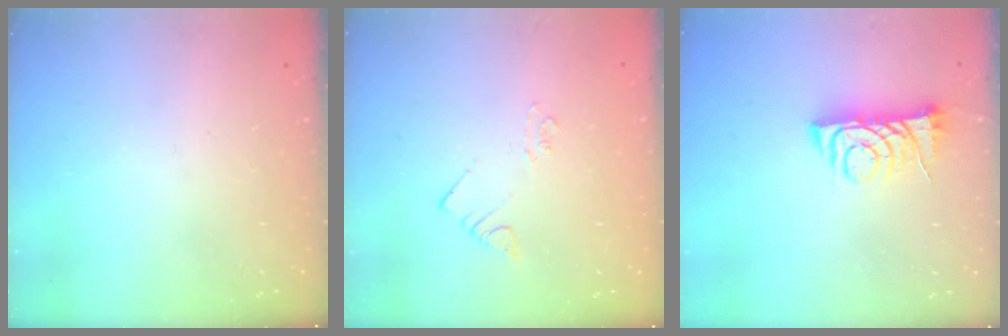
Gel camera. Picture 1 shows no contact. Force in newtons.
{"total": 2.2, "press": 2.2, "slide": 0.3}
{"total": 7.6, "press": 7.6, "slide": 0.9}